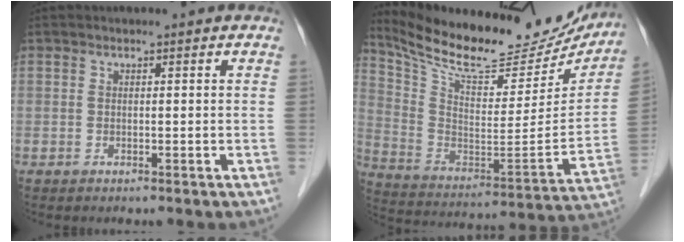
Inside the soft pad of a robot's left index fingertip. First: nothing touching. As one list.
[{"total": 25.4, "force": [22.3, 7.4, 9.6], "torque": [-0.168, -0.024, 0.328]}]